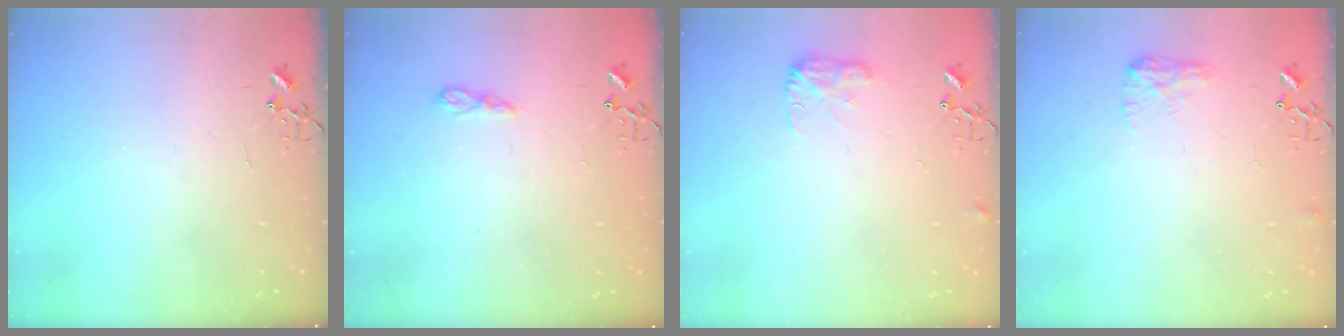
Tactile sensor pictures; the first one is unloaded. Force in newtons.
{"total": 5.5, "press": 5.5, "slide": 0.6}
{"total": 8.3, "press": 8.3, "slide": 0.2}
{"total": 8.3, "press": 8.2, "slide": 0.3}